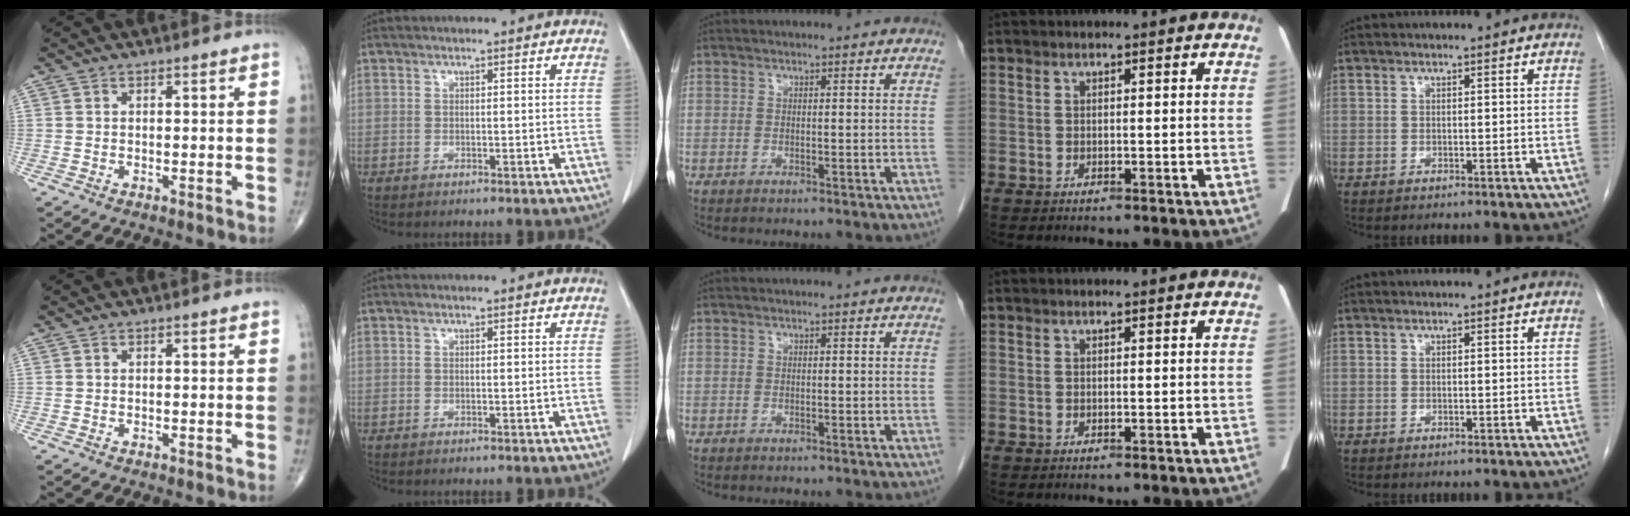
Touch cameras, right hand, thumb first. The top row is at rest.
{}